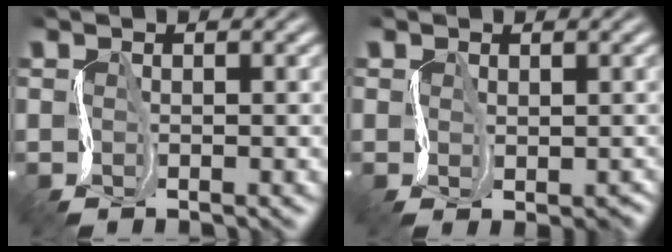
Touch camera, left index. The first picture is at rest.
{"total": 1.4, "force": [-0.6, 1.2, 0.5], "torque": [-0.012, -0.003, -0.010]}